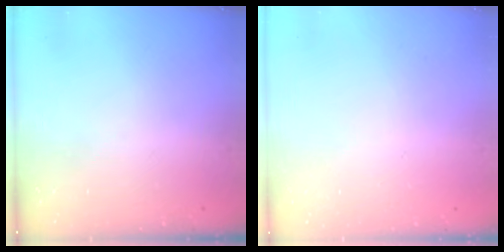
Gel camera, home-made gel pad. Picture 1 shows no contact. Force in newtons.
{"total": 2.6, "press": 2.6, "slide": 0.2}